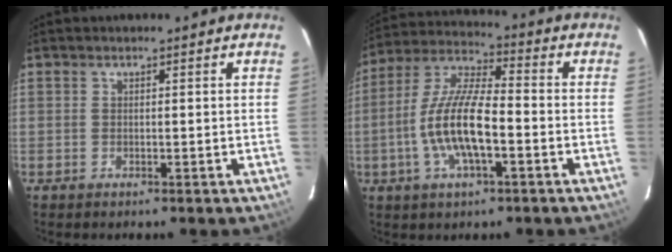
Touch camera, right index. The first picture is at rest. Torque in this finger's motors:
{"motor_torque": [1.93, -0.21, 1.05, 0.21]}